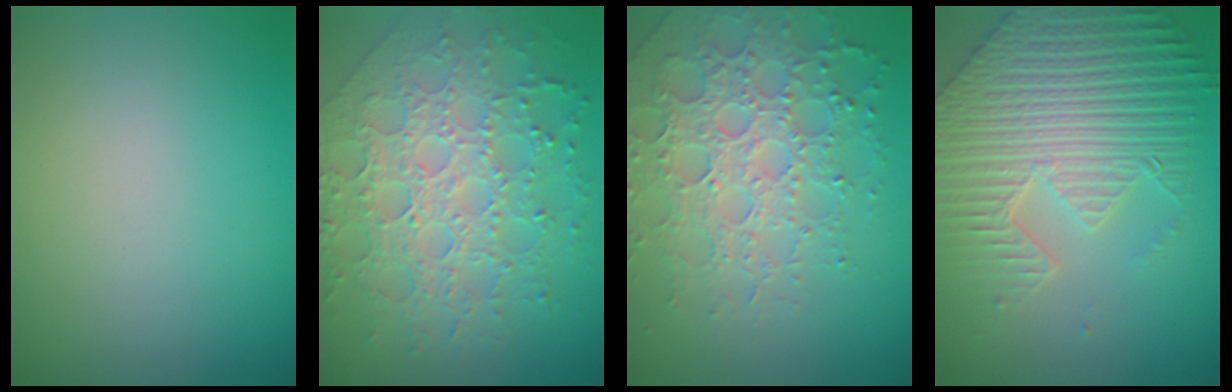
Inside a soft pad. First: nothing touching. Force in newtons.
{"total": 7.8, "press": 5.6, "slide": 5.4}
{"total": 4.9, "press": 4.7, "slide": 1.3}
{"total": 9.0, "press": 6.4, "slide": 6.3}